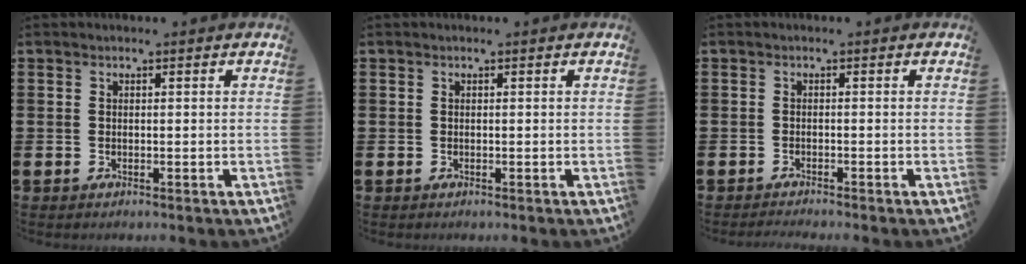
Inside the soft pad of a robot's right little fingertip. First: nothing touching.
{"total": 0.0}
{"total": 0.8, "force": [-0.8, -0.1, -0.1], "torque": [-0.005, -0.001, -0.013]}